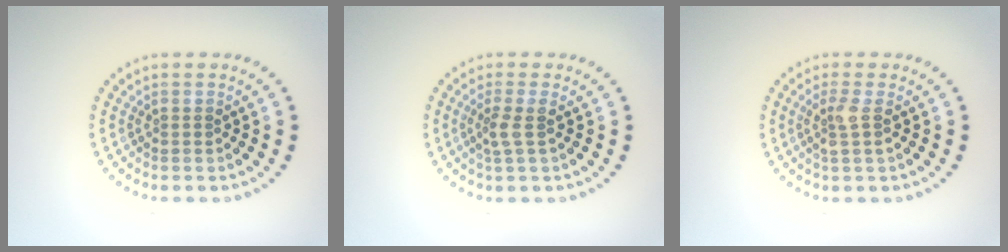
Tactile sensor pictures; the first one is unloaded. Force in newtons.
{"total": 1.7, "press": 1.4, "slide": 1.1}
{"total": 1.8, "press": 1.5, "slide": 0.9}